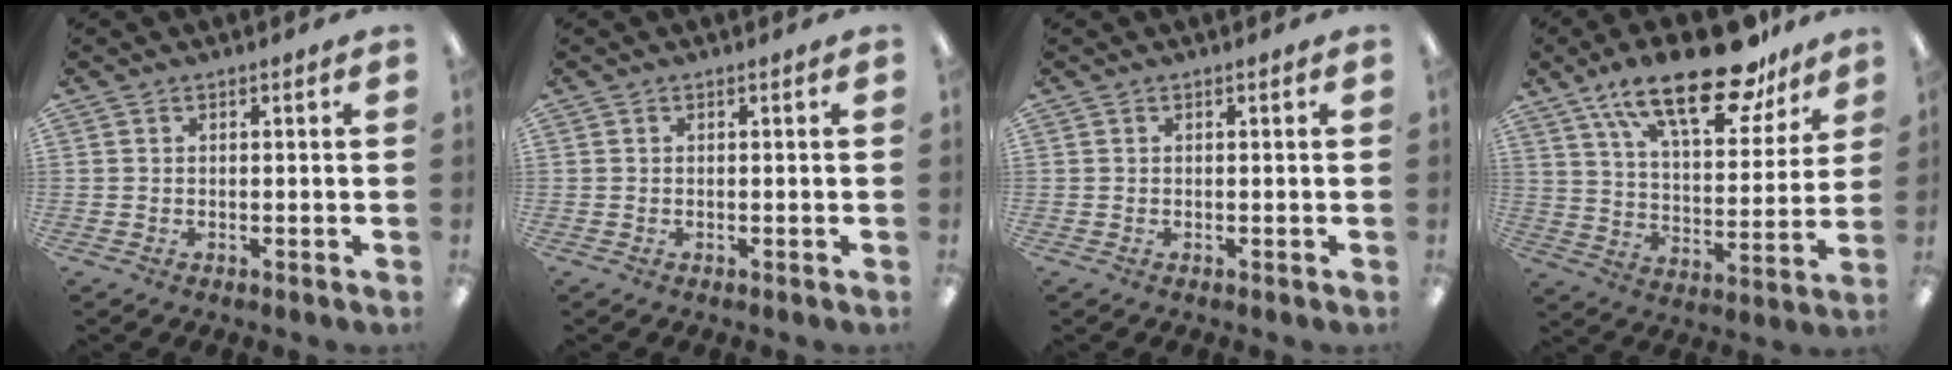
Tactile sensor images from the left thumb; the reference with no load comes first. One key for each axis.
{"total": 0.0}
{"total": 0.0}
{"total": 22.8, "fx": 15.4, "fy": 8.9, "fz": 14.2, "tx": -0.217, "ty": -0.085, "tz": 0.259}